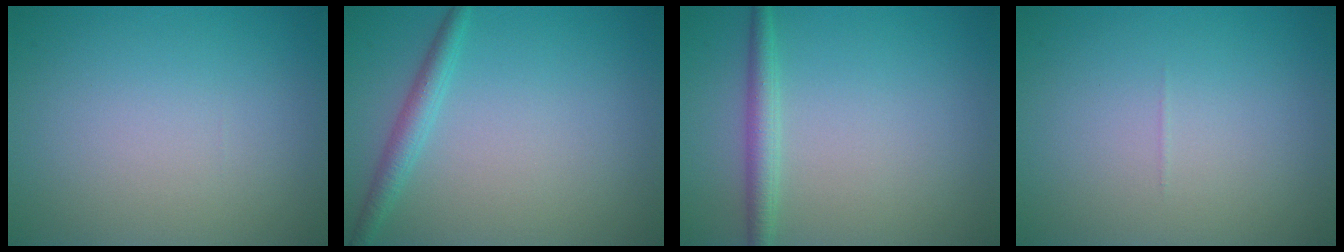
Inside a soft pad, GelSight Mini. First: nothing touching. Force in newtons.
{"total": 2.0, "press": 2.0, "slide": 0.0}
{"total": 2.1, "press": 2.1, "slide": 0.0}
{"total": 0.0}